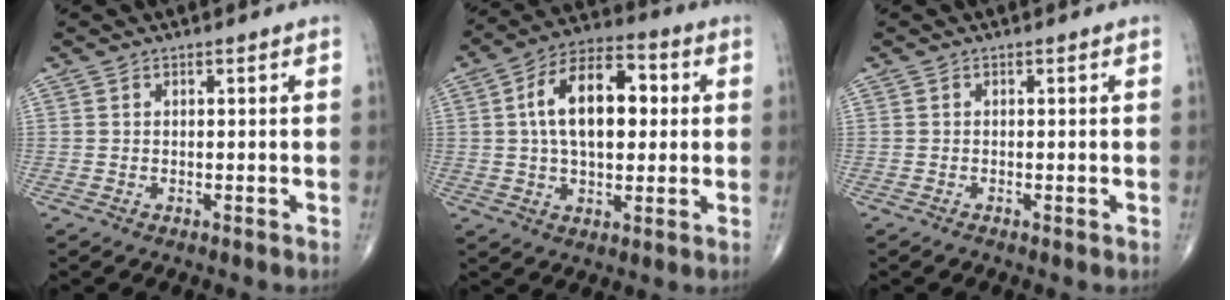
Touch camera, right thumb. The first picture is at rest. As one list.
[{"total": 15.5, "force": [2.3, 8.7, 12.6], "torque": [-0.193, 0.022, 0.031]}, {"total": 0.7, "force": [-0.4, 0.3, 0.5], "torque": [-0.007, -0.002, -0.009]}]